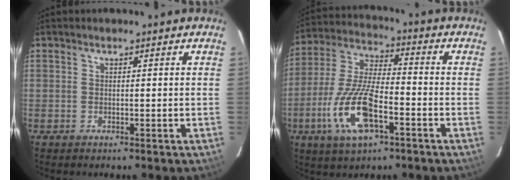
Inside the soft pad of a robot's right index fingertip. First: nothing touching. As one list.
[{"total": 15.2, "force": [-6.1, 5.4, 12.9], "torque": [-0.281, -0.011, -0.115]}]